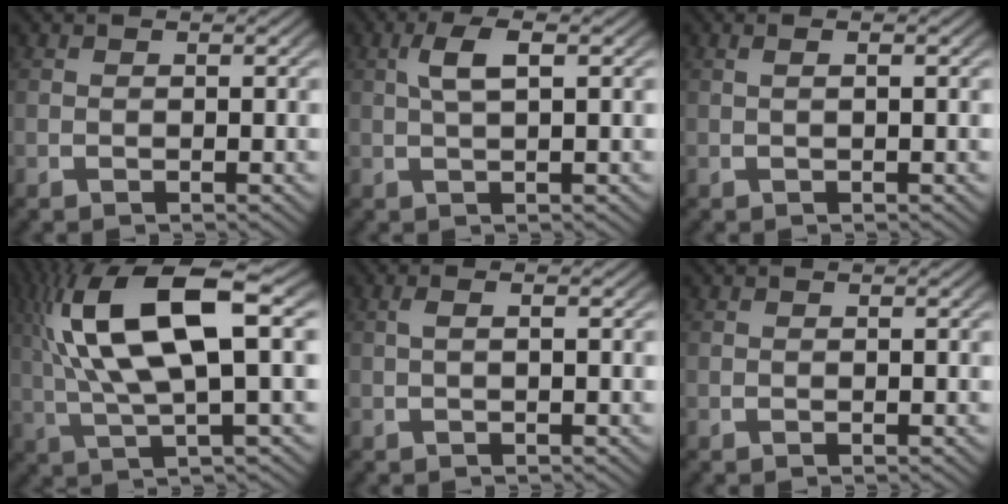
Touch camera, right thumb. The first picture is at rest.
{"total": 3.2, "force": [1.1, 0.9, 2.8], "torque": [-0.058, 0.009, 0.021]}
{"total": 0.9, "force": [0.2, -0.1, 0.8], "torque": [-0.022, 0.002, 0.007]}
{"total": 12.2, "force": [2.3, 5.5, 10.6], "torque": [-0.203, 0.004, 0.038]}
{"total": 1.2, "force": [0.2, 0.0, 1.2], "torque": [-0.029, 0.005, 0.005]}
{"total": 0.0}